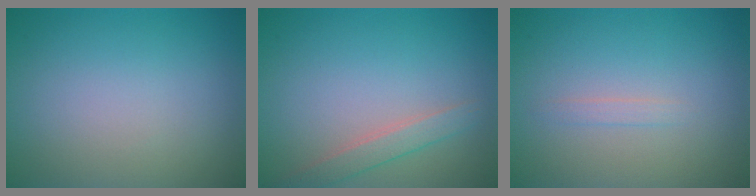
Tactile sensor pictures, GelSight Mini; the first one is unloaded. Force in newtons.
{"total": 1.9, "press": 1.9, "slide": 0.1}
{"total": 0.7, "press": 0.7, "slide": 0.0}